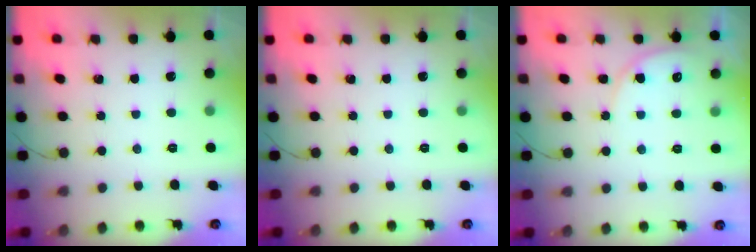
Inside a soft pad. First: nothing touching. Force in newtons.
{"total": 0.0}
{"total": 6.7, "press": 6.7, "slide": 0.6}